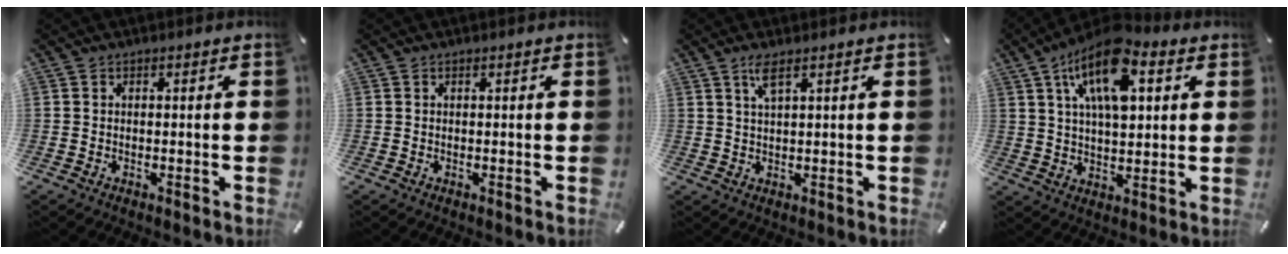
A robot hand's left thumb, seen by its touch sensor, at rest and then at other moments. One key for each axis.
{"total": 0.0}
{"total": 3.4, "fx": 2.1, "fy": 0.4, "fz": 2.7, "tx": -0.059, "ty": 0.002, "tz": 0.036}
{"total": 15.7, "fx": 7.0, "fy": 7.9, "fz": 11.6, "tx": -0.205, "ty": -0.015, "tz": 0.116}